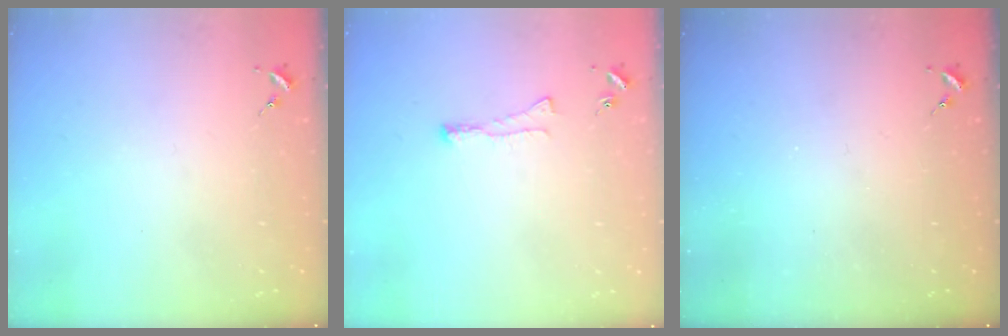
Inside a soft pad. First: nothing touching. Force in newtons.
{"total": 4.1, "press": 4.1, "slide": 0.8}
{"total": 0.0}